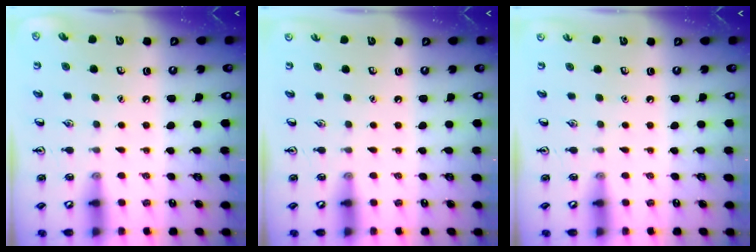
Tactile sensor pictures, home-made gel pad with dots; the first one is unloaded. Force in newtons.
{"total": 0.0}
{"total": 0.0}